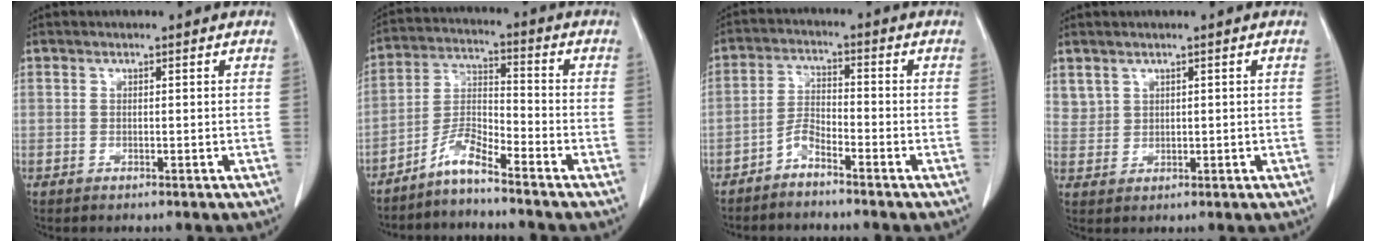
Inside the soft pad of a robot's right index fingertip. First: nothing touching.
{"total": 5.8, "force": [-4.9, 0.3, 3.1], "torque": [-0.070, -0.003, -0.099]}
{"total": 3.4, "force": [-3.0, 0.6, 1.6], "torque": [-0.033, 0.001, -0.062]}
{"total": 2.7, "force": [1.8, 2.0, 0.3], "torque": [0.003, 0.003, 0.041]}